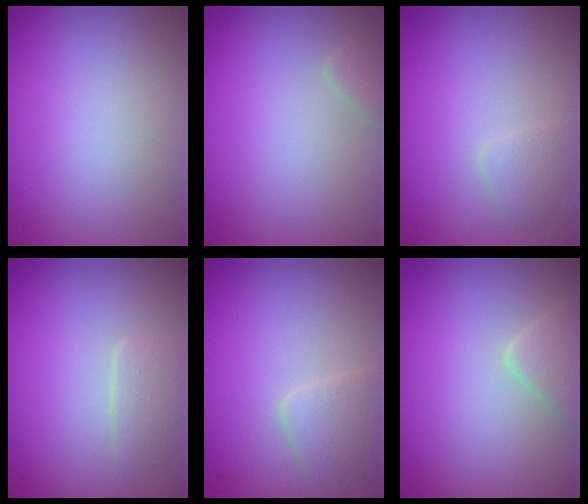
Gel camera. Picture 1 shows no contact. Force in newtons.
{"total": 1.2, "press": 1.2, "slide": 0.0}
{"total": 1.3, "press": 1.3, "slide": 0.1}
{"total": 1.5, "press": 1.5, "slide": 0.1}
{"total": 2.5, "press": 2.5, "slide": 0.1}
{"total": 2.0, "press": 2.0, "slide": 0.1}